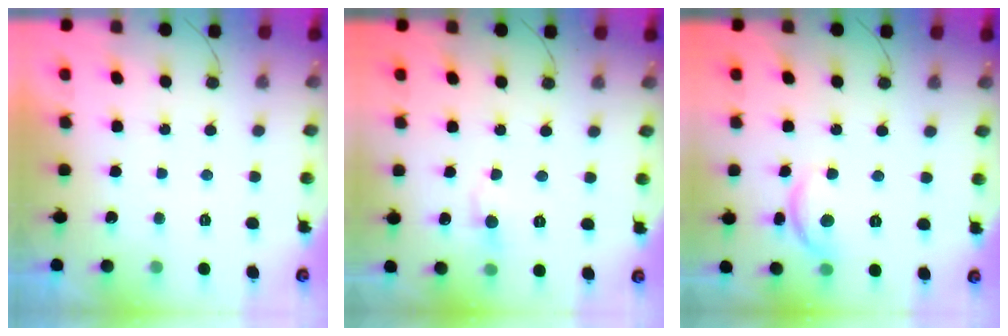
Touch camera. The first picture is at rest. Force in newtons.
{"total": 3.9, "press": 3.8, "slide": 0.5}
{"total": 8.8, "press": 8.8, "slide": 0.5}